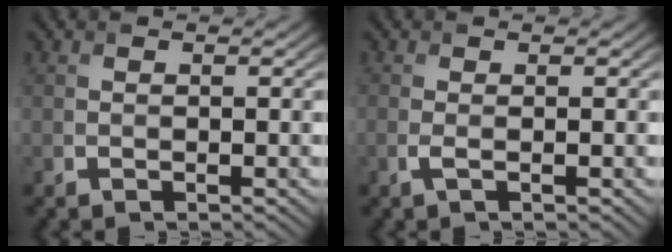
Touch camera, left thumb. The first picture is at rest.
{"total": 1.4, "force": [-0.2, 0.2, 1.4], "torque": [-0.032, -0.001, -0.008]}